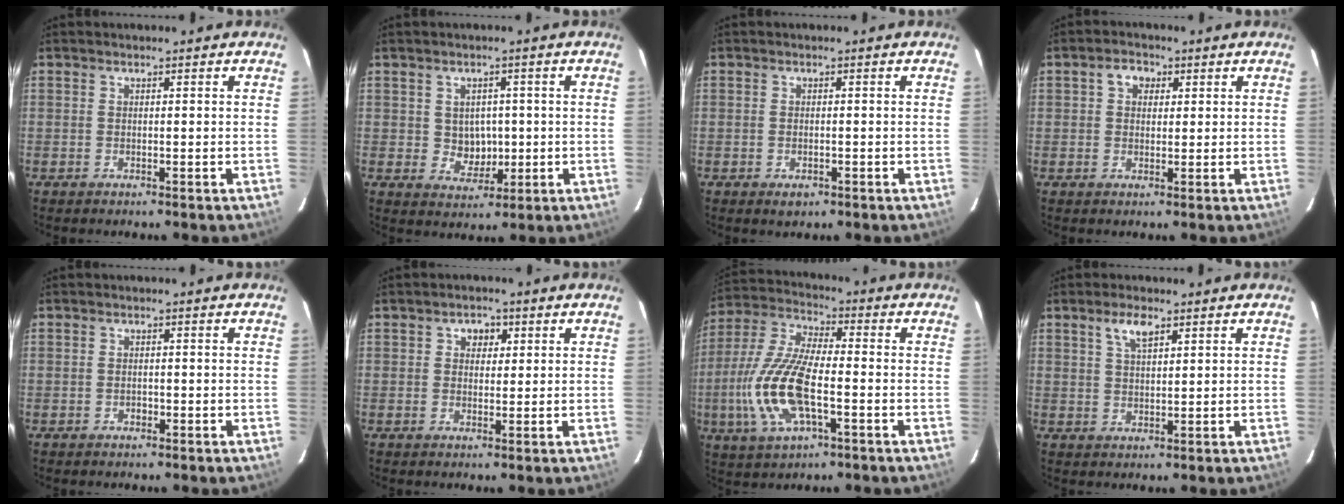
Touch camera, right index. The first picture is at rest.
{"total": 4.7, "force": [0.2, 4.4, 1.8], "torque": [-0.030, 0.005, 0.014]}
{"total": 1.8, "force": [-0.8, 1.3, 1.0], "torque": [-0.016, -0.003, -0.010]}
{"total": 3.2, "force": [1.1, 2.7, 1.5], "torque": [-0.021, 0.014, 0.018]}
{"total": 1.1, "force": [-0.5, 0.8, 0.4], "torque": [-0.006, 0.002, -0.006]}
{"total": 2.8, "force": [0.9, 2.4, 1.0], "torque": [-0.010, 0.011, 0.013]}
{"total": 15.7, "force": [-4.0, 5.9, 14.0], "torque": [-0.307, -0.004, -0.082]}
{"total": 3.8, "force": [2.3, 1.4, 2.7], "torque": [-0.050, 0.006, 0.045]}